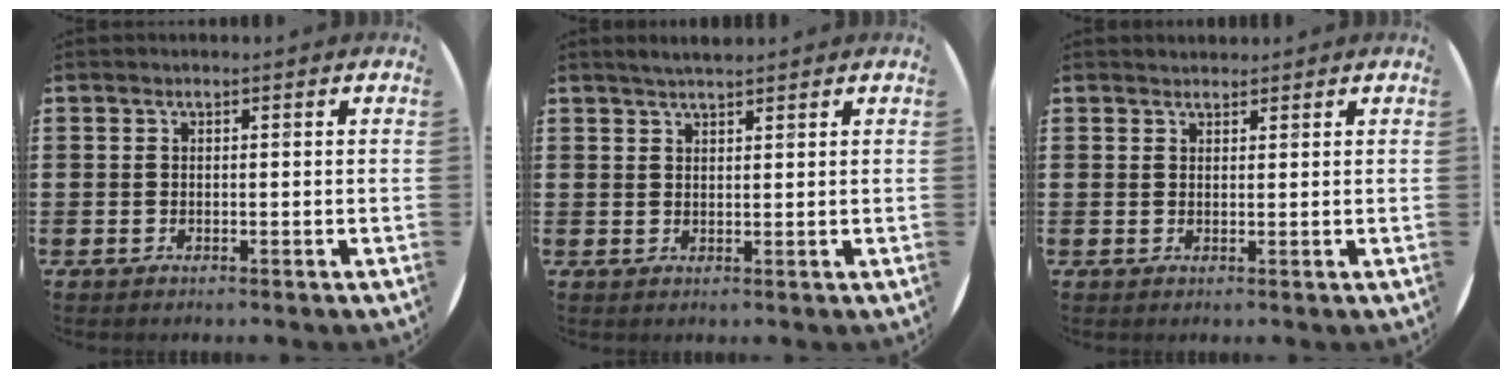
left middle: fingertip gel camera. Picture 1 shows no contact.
{"total": 2.1, "force": [2.0, 0.2, 0.7], "torque": [-0.017, 0.003, 0.036]}
{"total": 1.0, "force": [0.9, 0.2, -0.1], "torque": [0.000, 0.002, 0.018]}